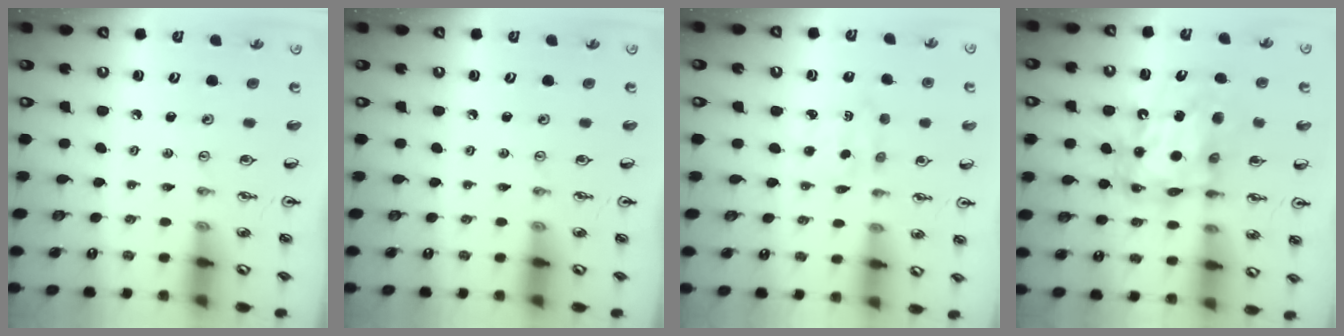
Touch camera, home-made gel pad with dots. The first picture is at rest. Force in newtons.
{"total": 0.0}
{"total": 2.2, "press": 2.2, "slide": 0.4}
{"total": 14.4, "press": 14.3, "slide": 1.5}